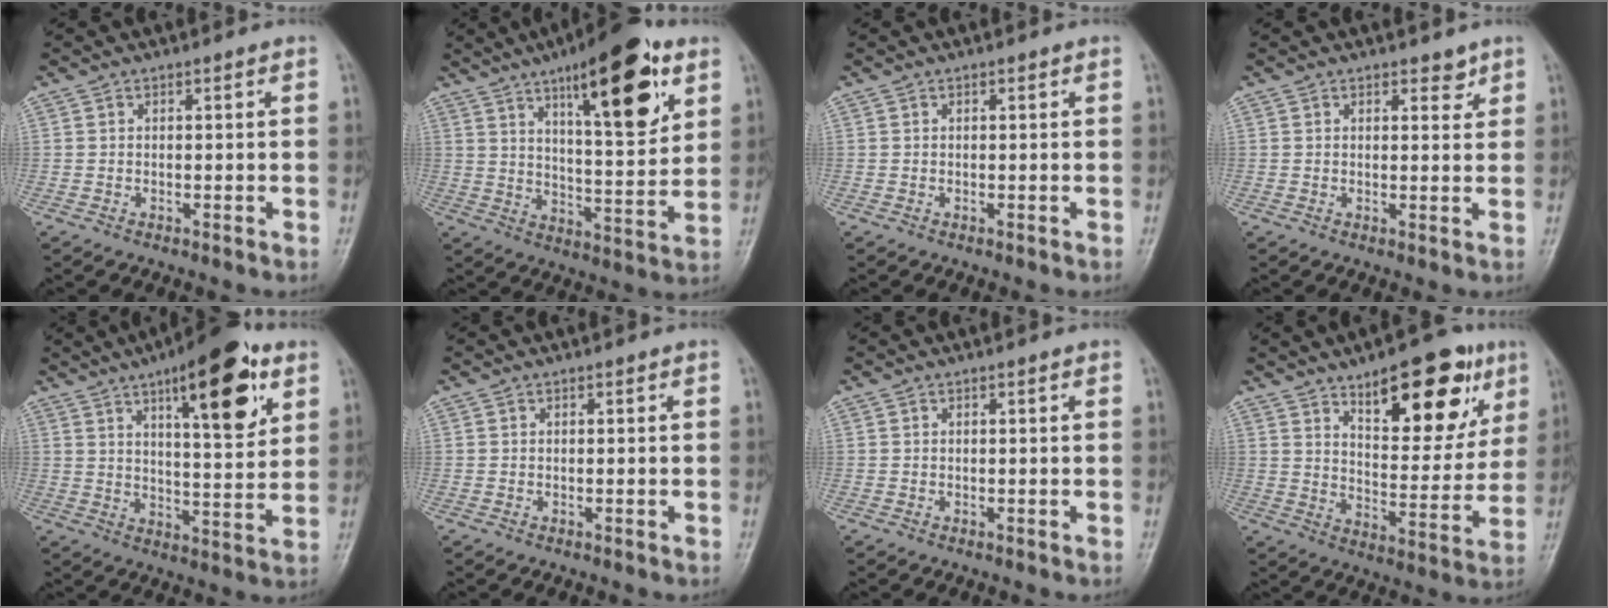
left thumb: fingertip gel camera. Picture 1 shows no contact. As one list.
[{"total": 19.6, "force": [9.9, 5.9, 15.8], "torque": [-0.203, -0.043, 0.151]}, {"total": 0.0}, {"total": 2.3, "force": [1.7, 1.2, 1.0], "torque": [0.001, -0.010, 0.021]}, {"total": 17.3, "force": [8.5, 5.5, 14.1], "torque": [-0.175, -0.034, 0.124]}, {"total": 0.0}, {"total": 0.0}, {"total": 19.1, "force": [10.2, 7.9, 14.0], "torque": [-0.145, -0.049, 0.153]}]